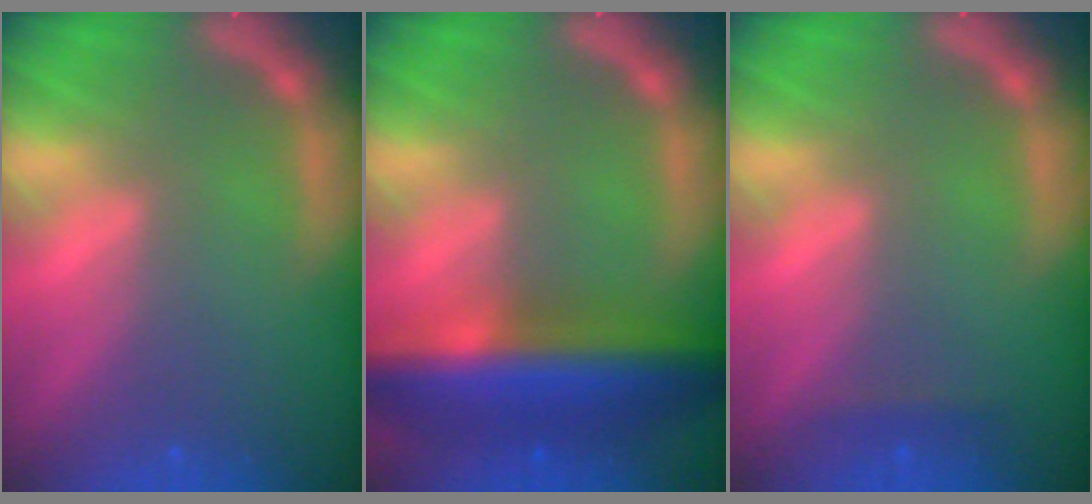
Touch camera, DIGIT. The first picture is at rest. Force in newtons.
{"total": 10.0}
{"total": 0.9}